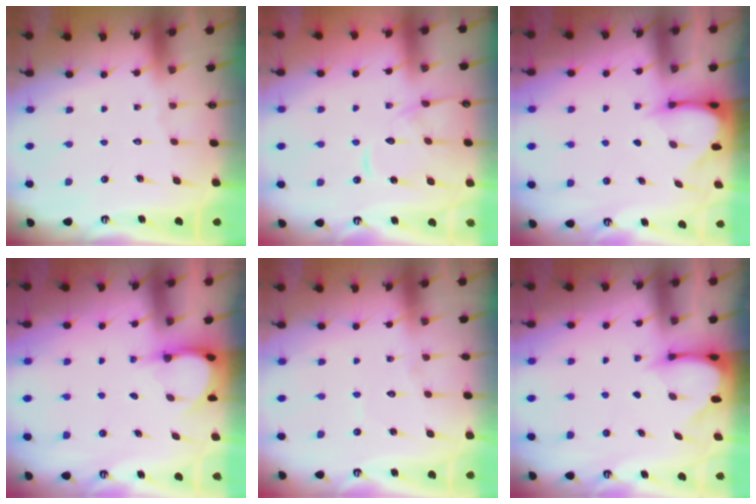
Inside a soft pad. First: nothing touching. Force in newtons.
{"total": 11.2, "press": 11.1, "slide": 1.1}
{"total": 3.7, "press": 3.6, "slide": 0.3}
{"total": 3.7, "press": 3.7, "slide": 0.2}
{"total": 4.0, "press": 4.0, "slide": 0.3}
{"total": 3.5, "press": 3.5, "slide": 0.3}